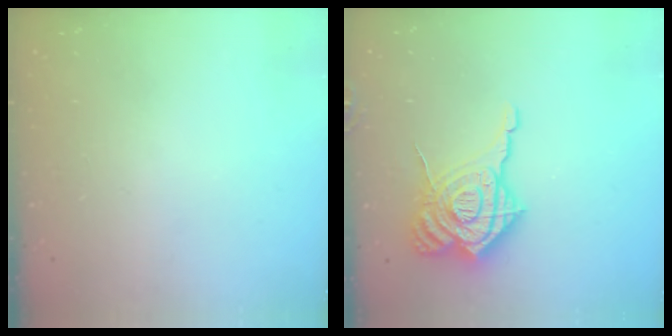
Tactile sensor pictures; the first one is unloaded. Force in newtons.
{"total": 19.7, "press": 19.6, "slide": 2.2}